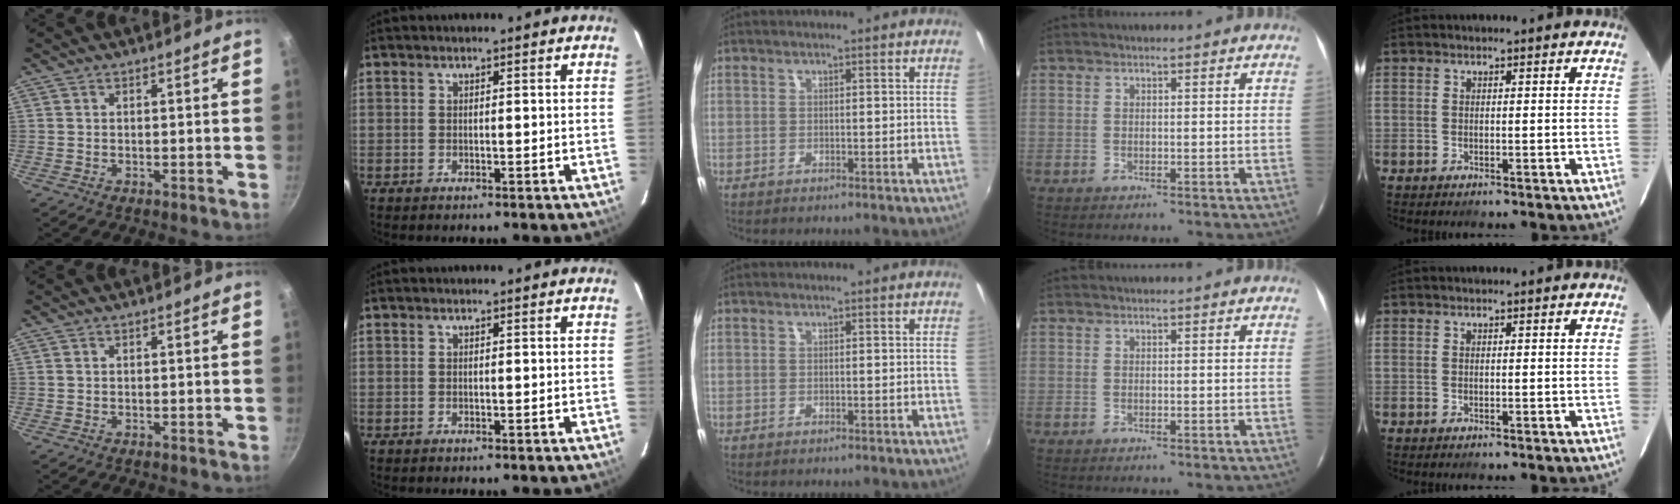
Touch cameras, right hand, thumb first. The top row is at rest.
{}